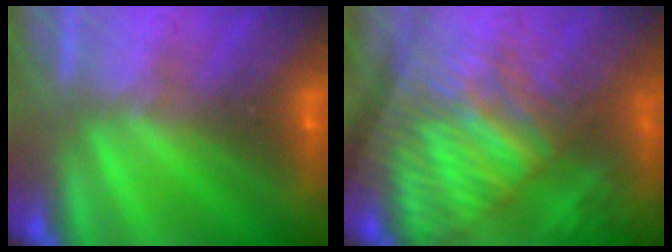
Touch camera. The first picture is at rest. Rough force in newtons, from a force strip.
{"total": 8.4}